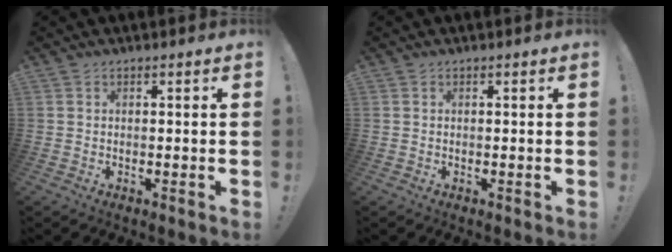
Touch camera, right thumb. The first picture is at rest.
{"total": 0.0}